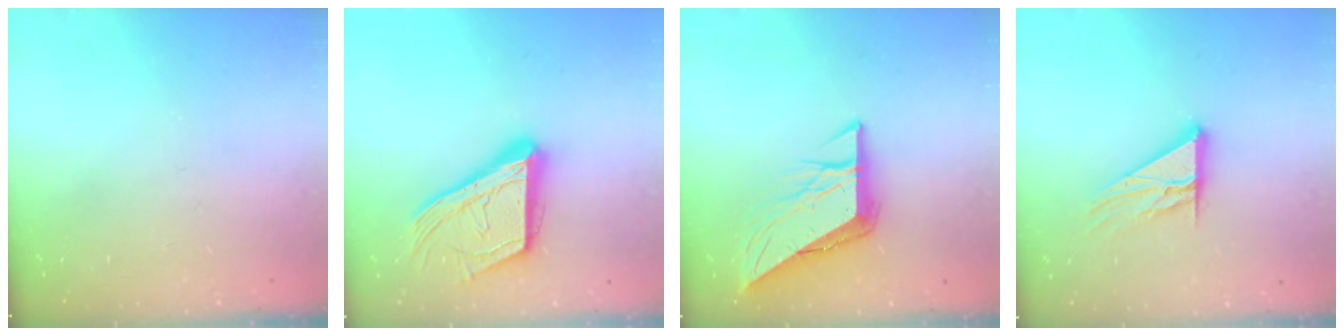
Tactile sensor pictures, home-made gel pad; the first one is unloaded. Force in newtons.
{"total": 21.0, "press": 20.8, "slide": 2.7}
{"total": 8.9, "press": 8.9, "slide": 0.9}
{"total": 11.7, "press": 11.7, "slide": 0.9}